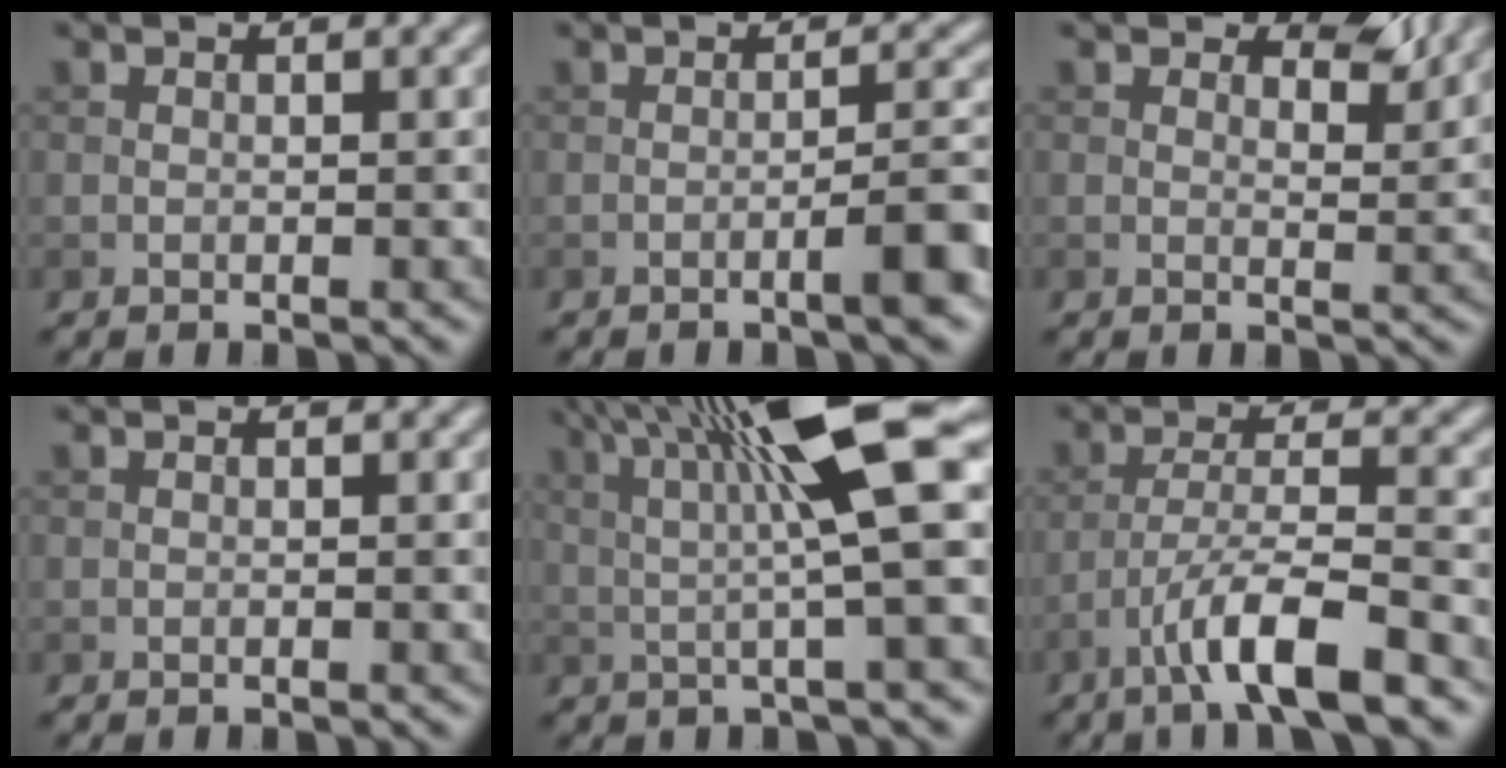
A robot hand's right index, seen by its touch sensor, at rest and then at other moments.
{"total": 3.8, "force": [-1.8, 0.6, 3.4], "torque": [-0.047, 0.012, -0.035]}
{"total": 2.3, "force": [1.7, 0.9, 1.3], "torque": [-0.020, -0.007, 0.028]}
{"total": 0.0}
{"total": 10.8, "force": [3.0, 1.5, 10.3], "torque": [-0.159, 0.014, 0.047]}
{"total": 7.2, "force": [-4.5, 1.4, 5.5], "torque": [-0.094, 0.006, -0.081]}